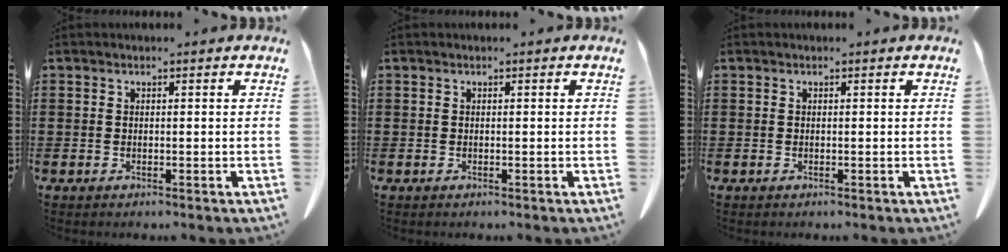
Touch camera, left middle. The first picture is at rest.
{"total": 0.0}
{"total": 0.0}